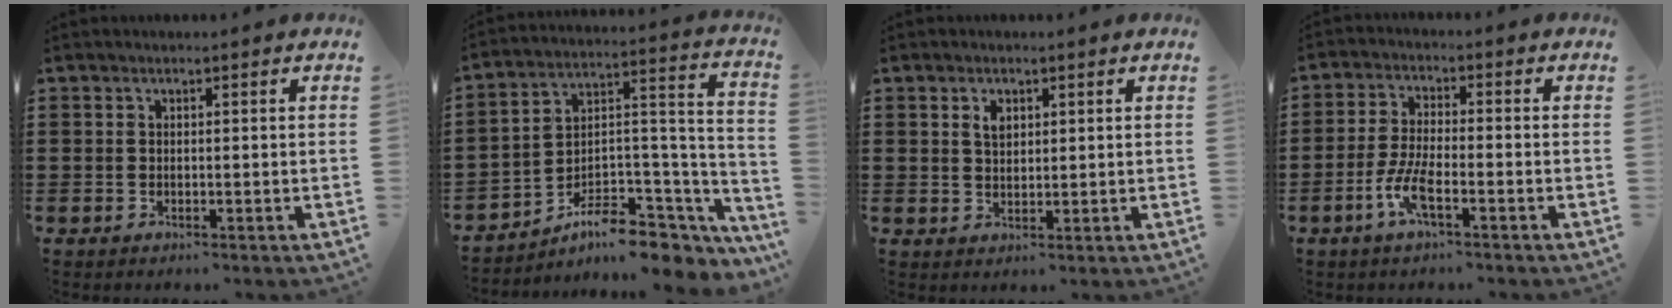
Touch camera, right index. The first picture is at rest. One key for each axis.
{"total": 7.7, "fx": -5.8, "fy": 3.3, "fz": 3.9, "tx": -0.072, "ty": -0.002, "tz": -0.108}
{"total": 2.2, "fx": 1.0, "fy": 1.3, "fz": 1.5, "tx": -0.033, "ty": 0.005, "tz": 0.018}
{"total": 5.8, "fx": -2.9, "fy": 1.3, "fz": 4.8, "tx": -0.113, "ty": -0.009, "tz": -0.059}